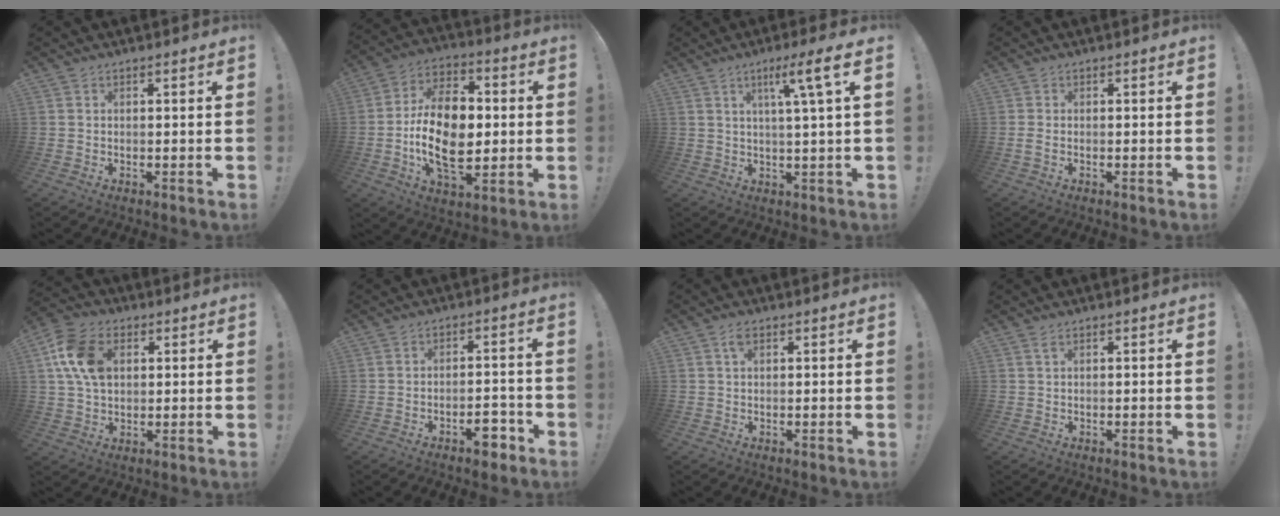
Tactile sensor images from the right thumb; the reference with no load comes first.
{"total": 20.0, "force": [-2.1, 12.3, 15.6], "torque": [-0.294, 0.000, -0.038]}
{"total": 8.3, "force": [2.7, -0.5, 7.9], "torque": [-0.127, -0.004, 0.031]}
{"total": 1.2, "force": [-0.2, 0.4, 1.1], "torque": [-0.018, 0.000, -0.004]}
{"total": 13.1, "force": [3.4, 9.1, 8.8], "torque": [-0.170, 0.010, 0.067]}
{"total": 6.2, "force": [-4.2, 2.6, 3.8], "torque": [-0.042, 0.024, -0.071]}
{"total": 2.1, "force": [0.9, 1.0, 1.6], "torque": [-0.024, -0.001, 0.013]}
{"total": 1.1, "force": [0.6, 0.1, 1.0], "torque": [-0.016, 0.000, 0.008]}